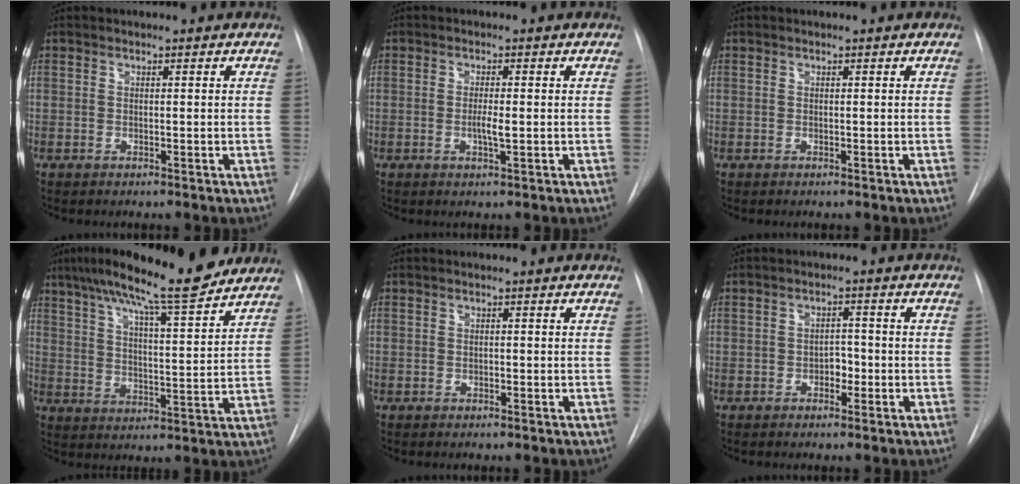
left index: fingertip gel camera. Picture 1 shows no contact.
{"total": 2.5, "force": [-1.4, 0.1, 2.1], "torque": [-0.042, -0.009, -0.021]}
{"total": 0.0}
{"total": 16.9, "force": [13.6, 1.4, 9.8], "torque": [-0.161, 0.009, 0.202]}
{"total": 1.1, "force": [-1.1, 0.0, -0.1], "torque": [0.003, -0.004, -0.015]}
{"total": 2.7, "force": [-1.9, 1.3, 1.3], "torque": [-0.012, 0.002, -0.029]}